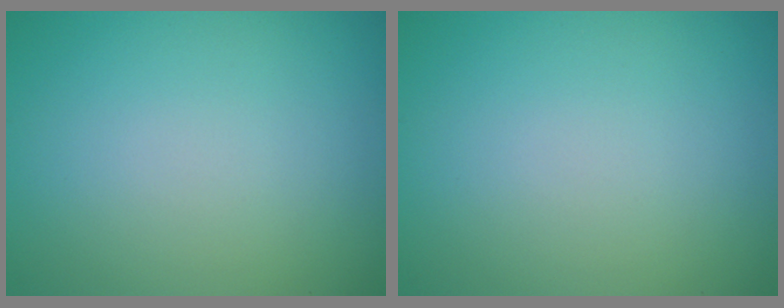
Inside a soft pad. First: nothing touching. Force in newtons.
{"total": 0.0}